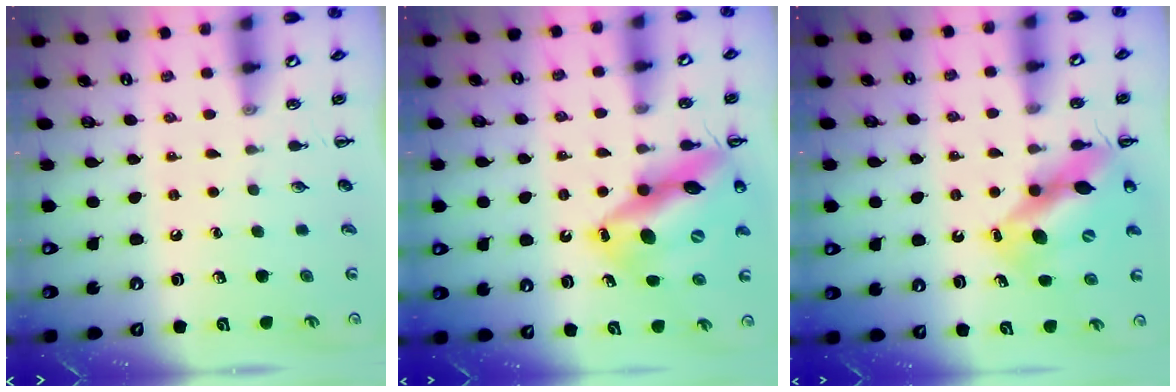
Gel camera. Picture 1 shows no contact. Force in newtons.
{"total": 18.6, "press": 18.1, "slide": 4.4}
{"total": 12.8, "press": 12.4, "slide": 3.2}